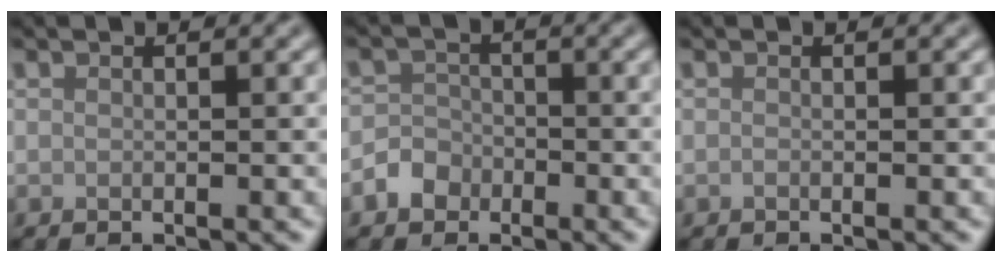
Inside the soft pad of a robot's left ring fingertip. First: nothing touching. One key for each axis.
{"total": 2.5, "fx": -1.4, "fy": 2.0, "fz": 0.4, "tx": 0.002, "ty": 0.008, "tz": -0.034}
{"total": 0.0}